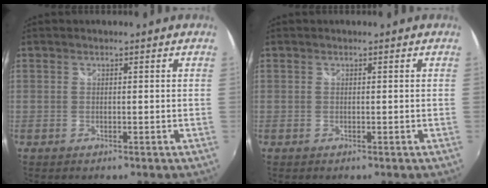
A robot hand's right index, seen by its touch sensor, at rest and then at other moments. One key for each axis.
{"total": 0.0}